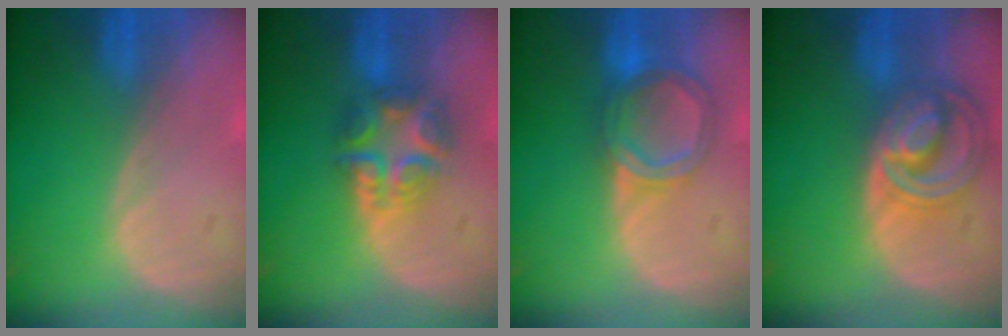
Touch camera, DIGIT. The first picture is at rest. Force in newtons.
{"total": 7.6, "press": 6.5, "slide": 3.9}
{"total": 6.5, "press": 5.7, "slide": 3.1}
{"total": 8.7, "press": 7.5, "slide": 4.3}